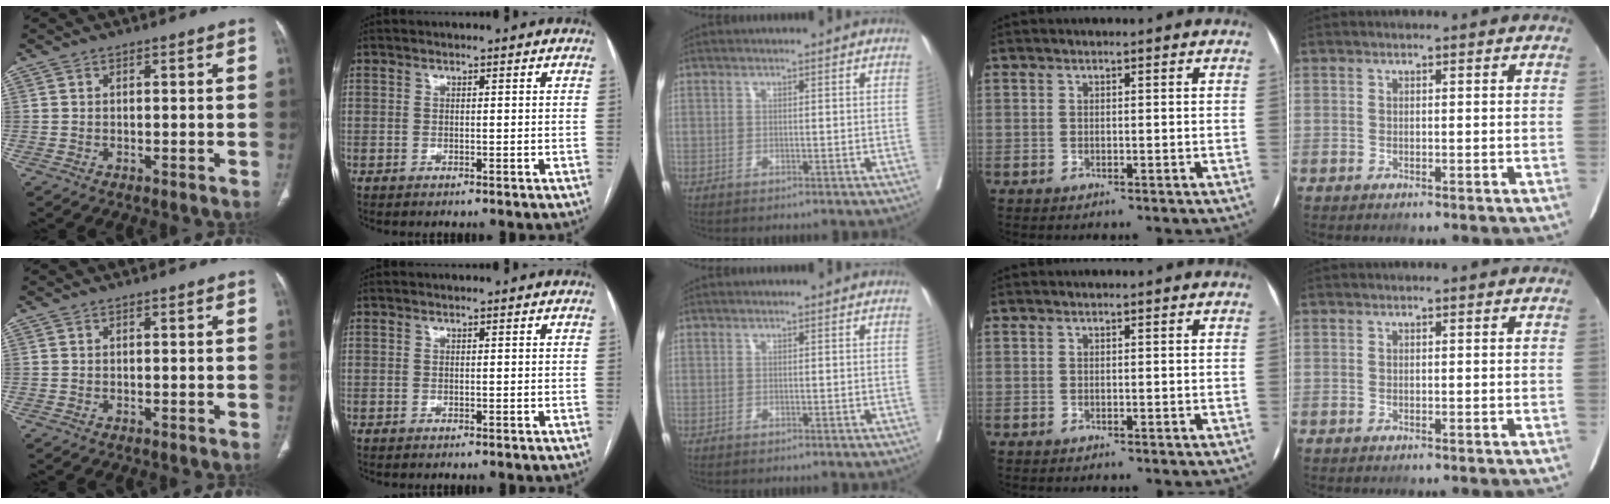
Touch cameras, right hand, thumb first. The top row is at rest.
{}